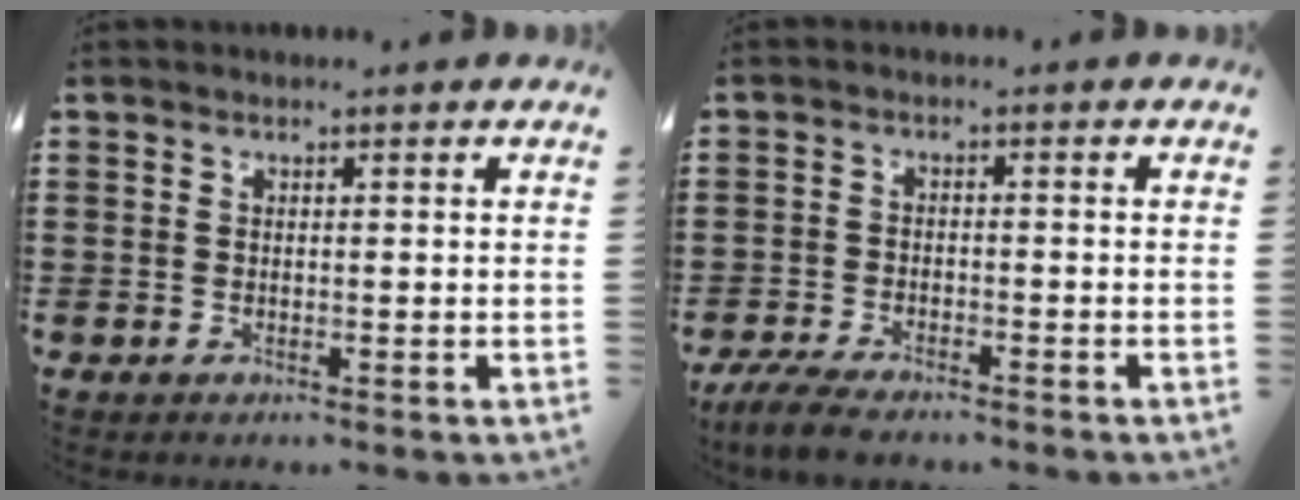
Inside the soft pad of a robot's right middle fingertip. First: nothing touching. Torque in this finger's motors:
{"motor_torque": [0.96, -0.42, 0.11, 0.11]}